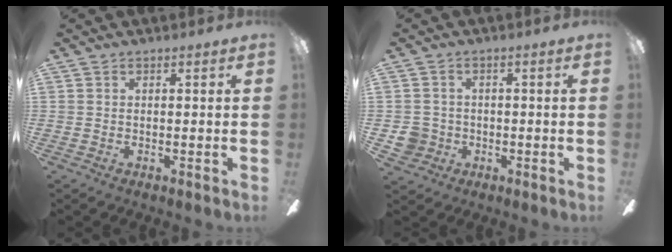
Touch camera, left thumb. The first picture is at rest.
{"total": 5.0, "force": [-1.1, 4.8, 1.1], "torque": [-0.031, 0.009, -0.019]}